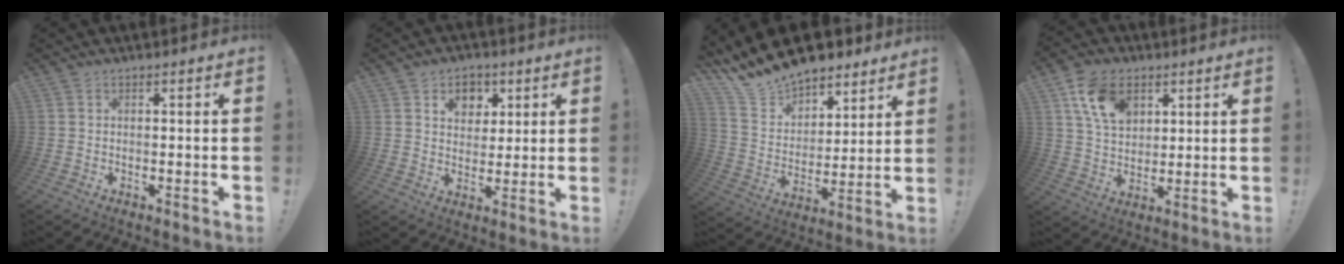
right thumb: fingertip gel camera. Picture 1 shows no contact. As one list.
[{"total": 8.3, "force": [3.8, 6.7, 3.0], "torque": [-0.036, -0.019, 0.071]}, {"total": 14.6, "force": [13.2, 5.7, 2.9], "torque": [-0.085, -0.105, 0.243]}, {"total": 12.7, "force": [6.3, 8.5, 7.1], "torque": [-0.120, -0.013, 0.123]}]